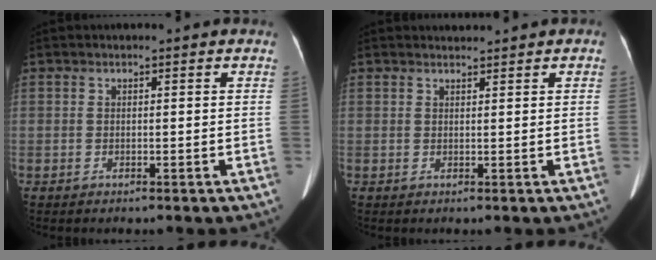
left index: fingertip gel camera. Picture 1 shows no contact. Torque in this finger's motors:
{"motor_torque": [0.32, -0.23, -0.02, 0.03]}